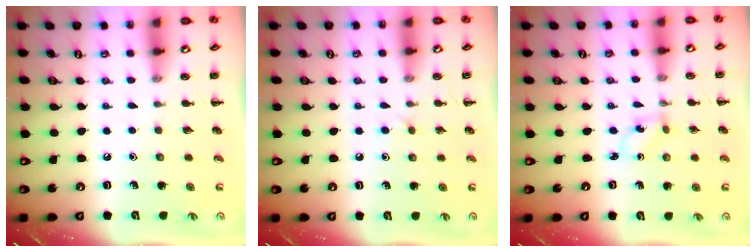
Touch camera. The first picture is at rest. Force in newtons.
{"total": 2.2, "press": 2.0, "slide": 1.0}
{"total": 1.2, "press": 1.1, "slide": 0.6}